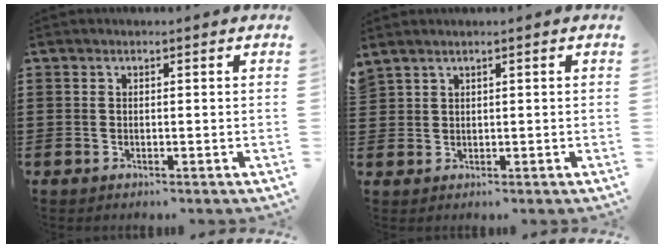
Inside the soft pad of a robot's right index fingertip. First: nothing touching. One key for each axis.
{"total": 1.0, "fx": 0.9, "fy": 0.3, "fz": 0.2, "tx": -0.007, "ty": 0.000, "tz": 0.018}